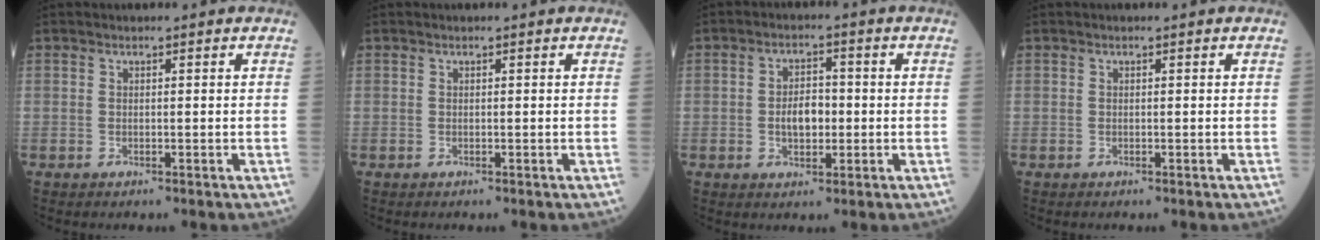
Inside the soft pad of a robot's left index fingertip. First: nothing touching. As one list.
[{"total": 0.0}, {"total": 4.5, "force": [-0.5, 2.6, 3.7], "torque": [-0.069, 0.008, -0.009]}, {"total": 0.0}]